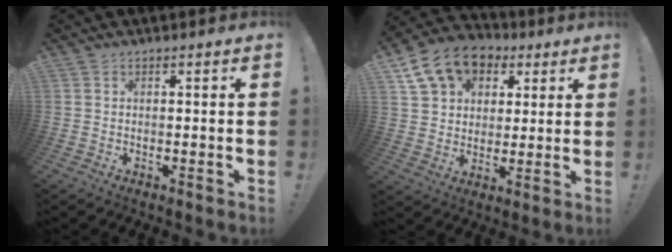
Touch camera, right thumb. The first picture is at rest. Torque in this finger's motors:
{"motor_torque": [0.65, 0.67, 0.33, -0.07, 0.36]}